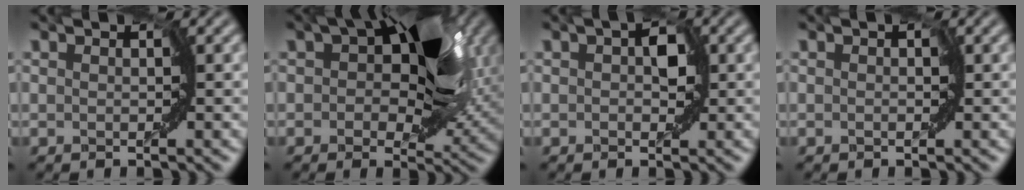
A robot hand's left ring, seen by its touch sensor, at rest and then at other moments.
{"total": 11.0, "force": [3.2, 5.9, 8.8], "torque": [-0.114, 0.018, 0.036]}
{"total": 1.5, "force": [0.3, 0.9, 1.2], "torque": [-0.013, 0.003, 0.004]}
{"total": 0.0}